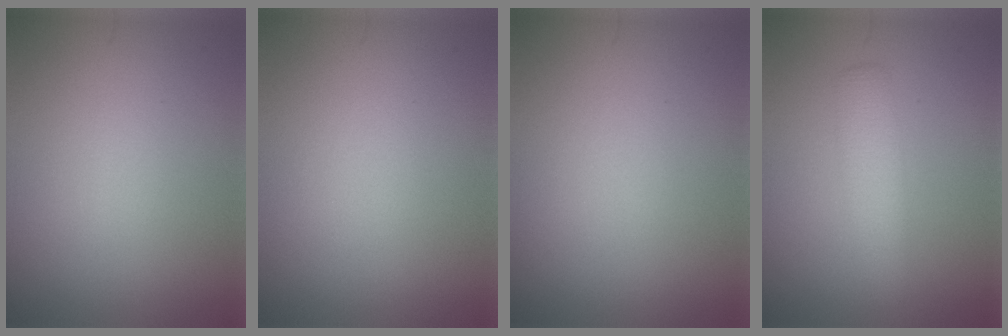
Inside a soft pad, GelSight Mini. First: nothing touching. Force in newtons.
{"total": 0.0}
{"total": 0.0}
{"total": 2.8, "press": 2.8, "slide": 0.1}